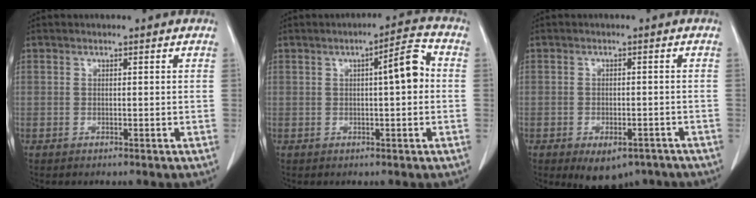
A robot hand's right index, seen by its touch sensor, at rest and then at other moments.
{"total": 5.6, "force": [0.5, 0.8, 5.5], "torque": [-0.079, 0.017, 0.002]}
{"total": 7.2, "force": [-5.1, 3.8, 3.4], "torque": [-0.037, 0.000, -0.067]}